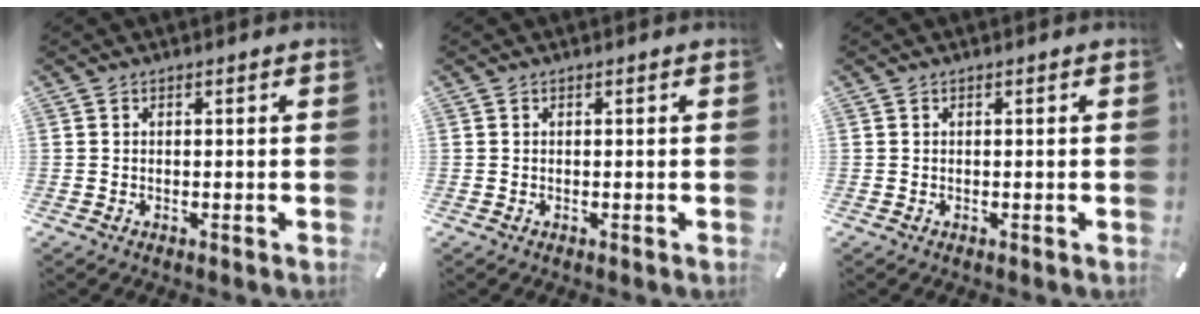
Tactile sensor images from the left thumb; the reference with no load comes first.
{"total": 0.0}
{"total": 0.0}